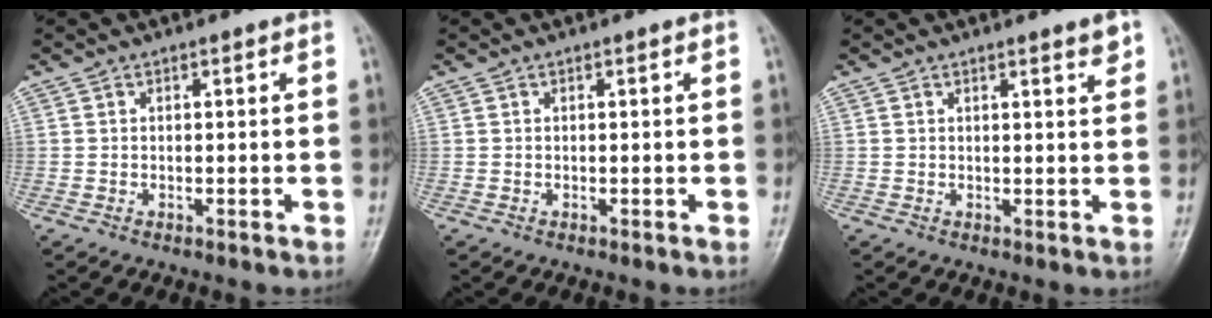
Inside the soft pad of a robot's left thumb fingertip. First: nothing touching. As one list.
[{"total": 0.0}, {"total": 2.1, "force": [1.5, 0.3, 1.4], "torque": [-0.017, -0.010, 0.020]}]